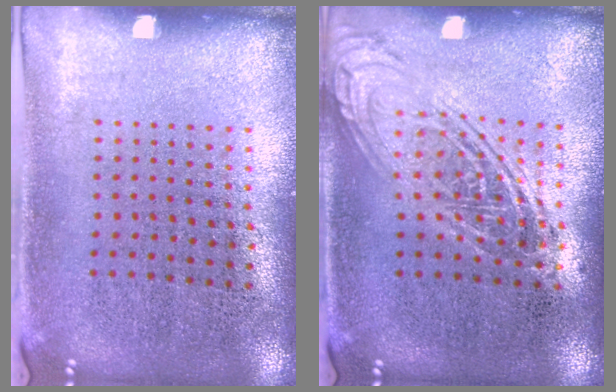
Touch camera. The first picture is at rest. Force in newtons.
{"total": 2.3, "press": 2.3, "slide": 0.2}